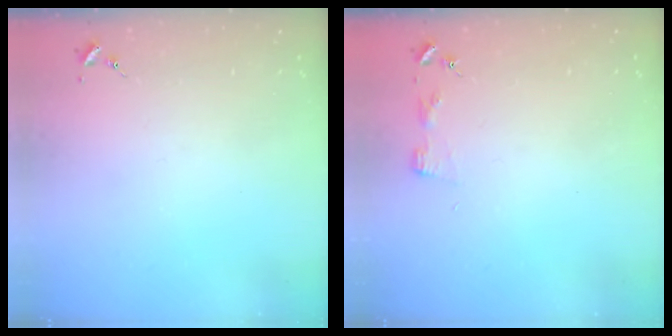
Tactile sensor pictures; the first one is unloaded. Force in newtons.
{"total": 2.9, "press": 2.9, "slide": 0.3}